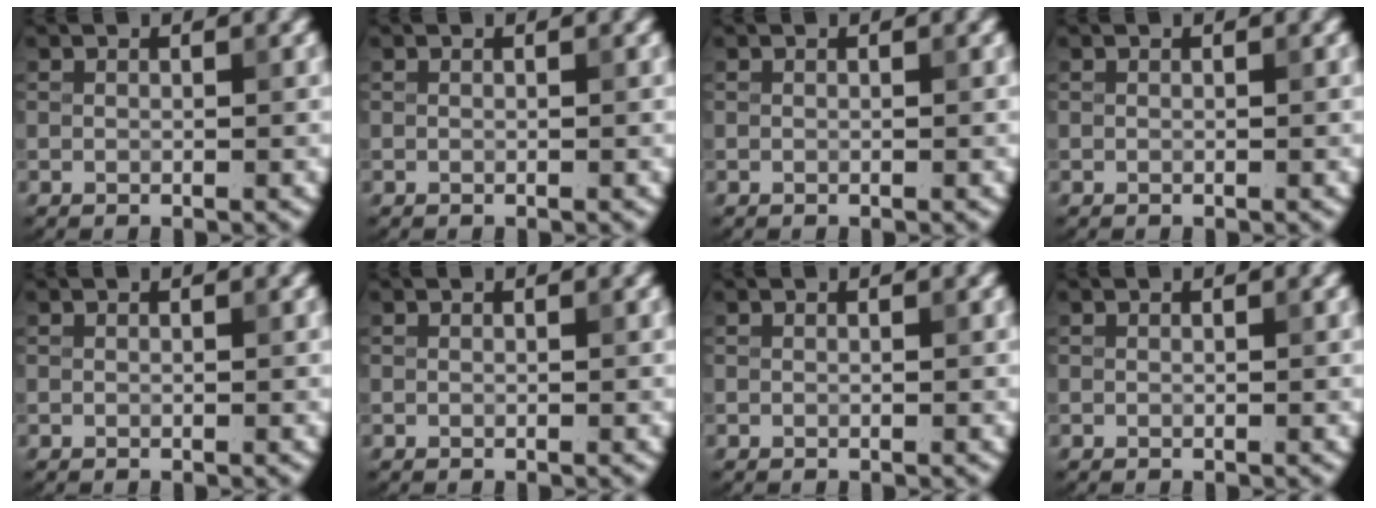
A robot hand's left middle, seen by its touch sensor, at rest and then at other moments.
{"total": 0.0}
{"total": 0.0}
{"total": 0.0}
{"total": 0.0}
{"total": 0.0}
{"total": 0.0}
{"total": 0.0}